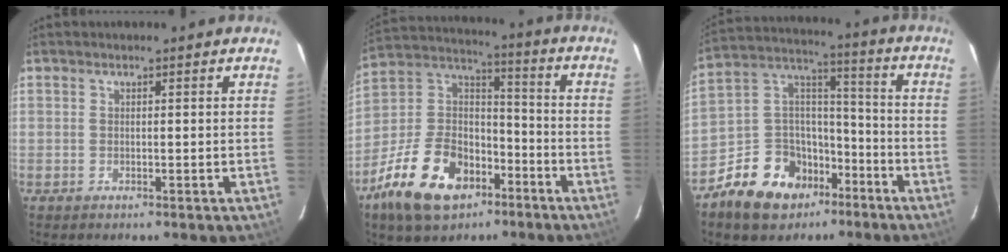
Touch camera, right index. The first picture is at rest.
{"total": 20.8, "force": [-11.6, 12.5, 12.0], "torque": [-0.265, 0.020, -0.191]}
{"total": 15.0, "force": [-9.0, 10.5, 5.7], "torque": [-0.129, 0.056, -0.136]}